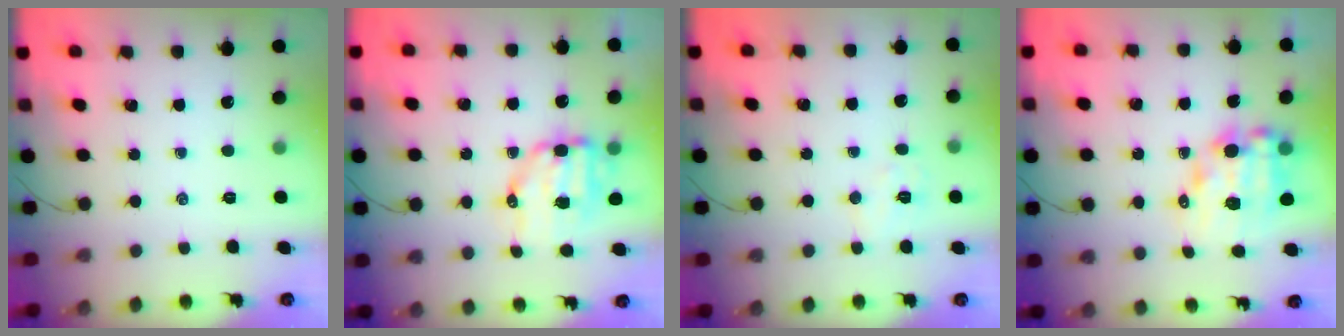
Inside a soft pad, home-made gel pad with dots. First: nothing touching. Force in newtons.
{"total": 9.9, "press": 9.8, "slide": 1.8}
{"total": 5.4, "press": 5.4, "slide": 0.9}
{"total": 10.7, "press": 10.4, "slide": 2.7}